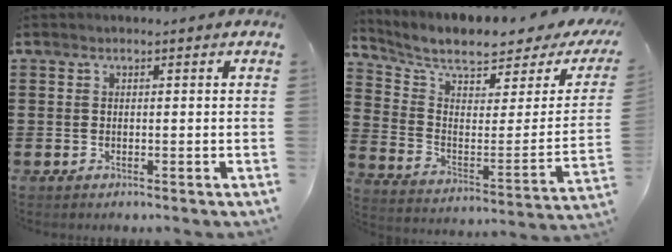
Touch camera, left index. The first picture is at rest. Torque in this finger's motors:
{"motor_torque": [2.13, 0.00, 1.05, 0.21]}